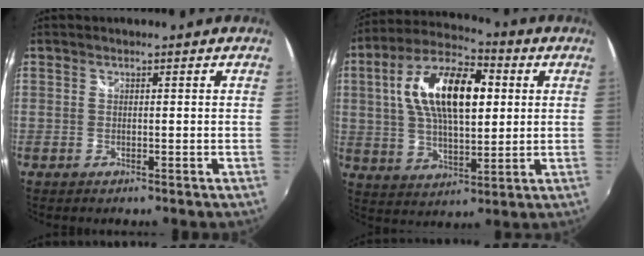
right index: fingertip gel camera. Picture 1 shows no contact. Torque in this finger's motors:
{"motor_torque": [1.03, -0.28, 0.62, 0.13]}